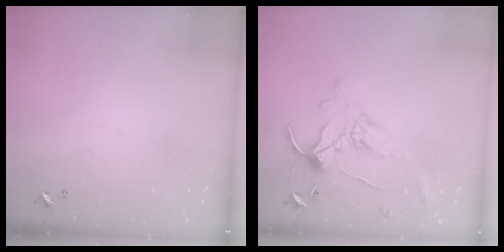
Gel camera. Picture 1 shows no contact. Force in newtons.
{"total": 1.6, "press": 1.2, "slide": 1.0}